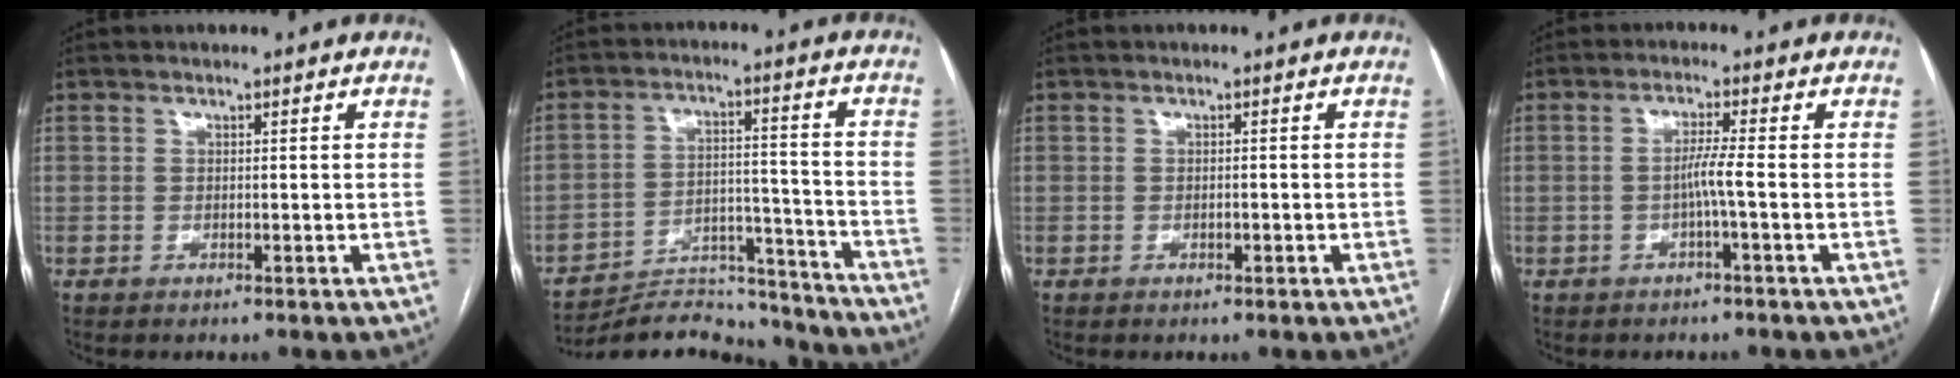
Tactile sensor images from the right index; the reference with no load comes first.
{"total": 15.8, "force": [-15.5, 2.3, 1.8], "torque": [-0.024, 0.033, -0.227]}
{"total": 0.8, "force": [-0.4, 0.2, 0.7], "torque": [-0.015, 0.000, -0.005]}
{"total": 3.0, "force": [-0.8, -0.8, 2.8], "torque": [-0.049, 0.004, -0.015]}